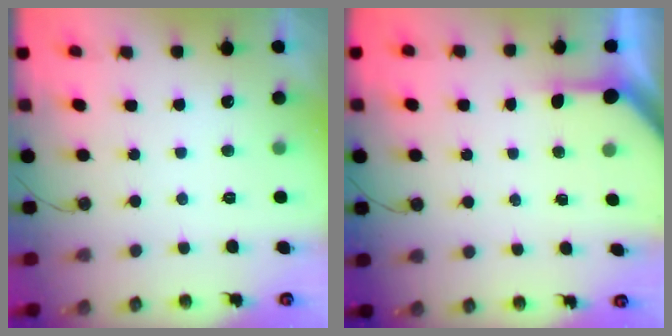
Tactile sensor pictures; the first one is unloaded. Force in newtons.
{"total": 3.9, "press": 3.9, "slide": 0.2}